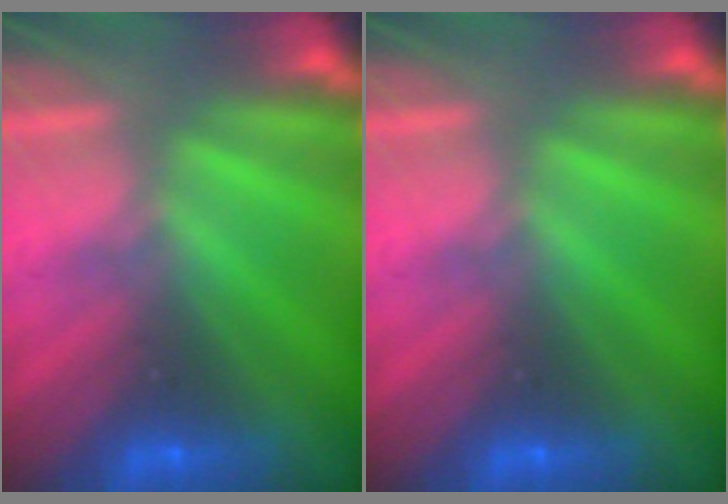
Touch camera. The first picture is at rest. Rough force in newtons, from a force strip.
{"total": 0.0}